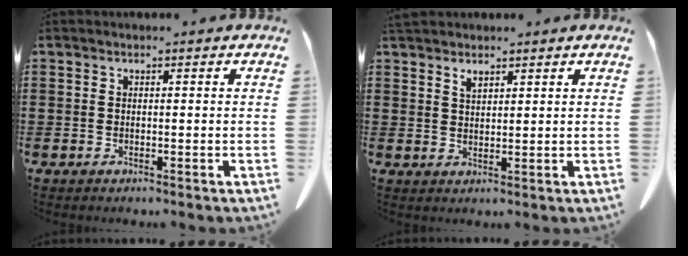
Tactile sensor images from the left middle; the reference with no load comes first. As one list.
[{"total": 2.0, "force": [1.7, 0.7, 0.8], "torque": [-0.012, -0.003, 0.030]}]